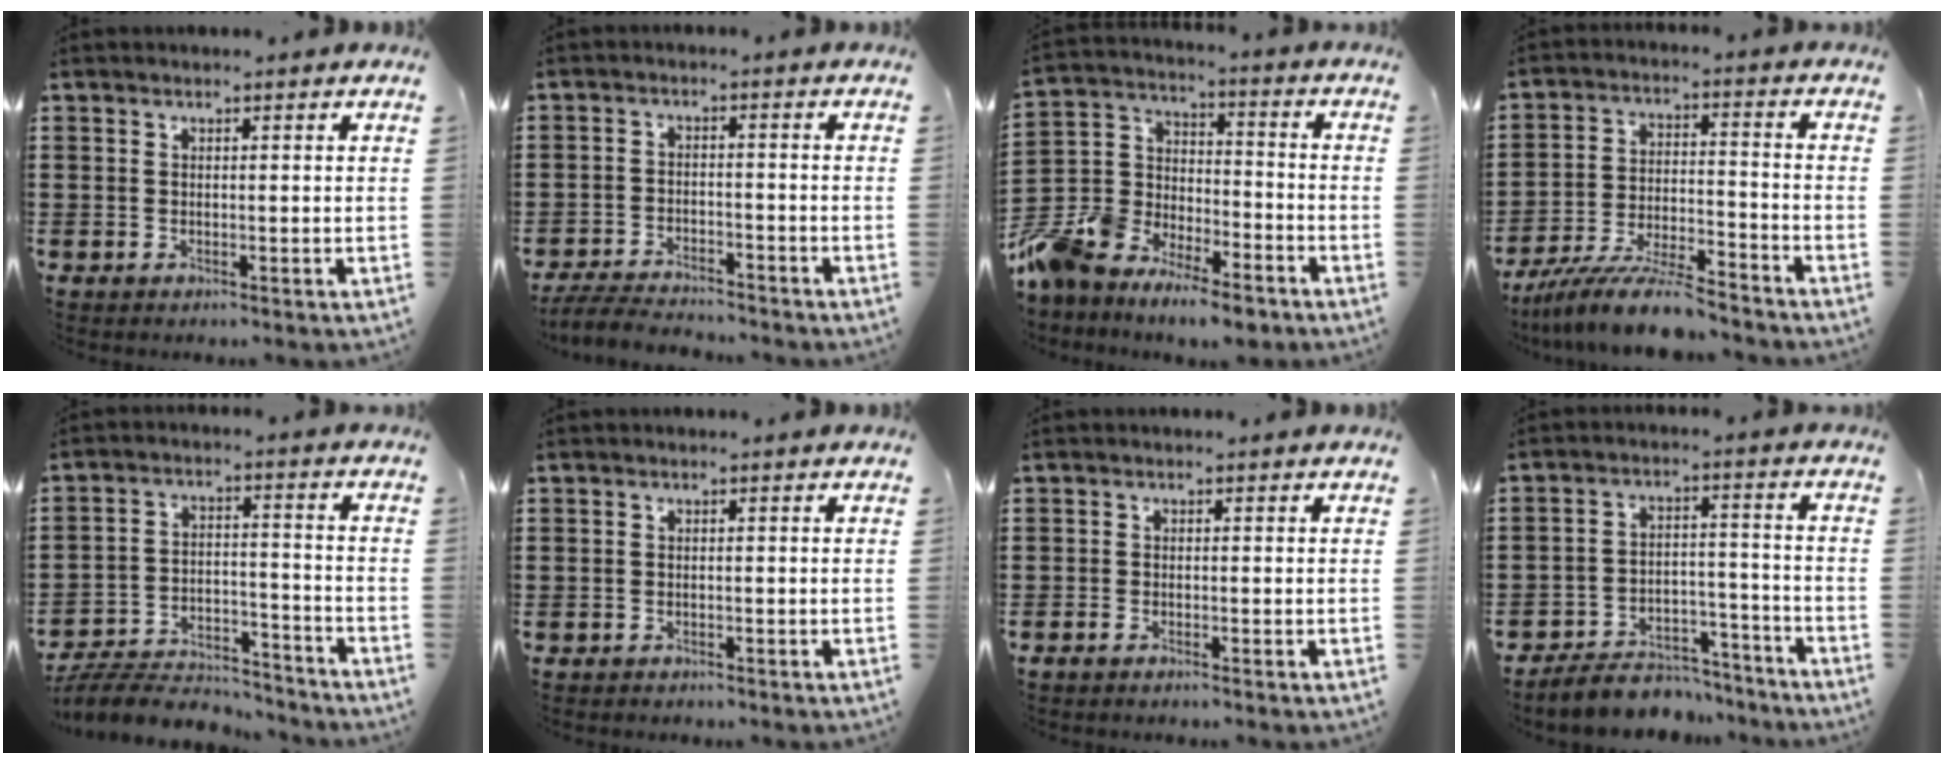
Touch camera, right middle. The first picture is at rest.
{"total": 4.6, "force": [-4.5, 0.6, 0.6], "torque": [-0.015, 0.005, -0.092]}
{"total": 9.9, "force": [-9.1, 3.6, 1.6], "torque": [-0.069, 0.016, -0.185]}
{"total": 9.9, "force": [-8.9, 0.7, 4.2], "torque": [-0.076, 0.014, -0.171]}
{"total": 7.4, "force": [-7.1, 1.3, 1.5], "torque": [-0.028, 0.017, -0.140]}
{"total": 1.0, "force": [-0.8, 0.5, -0.2], "torque": [0.001, 0.003, -0.018]}
{"total": 0.8, "force": [-0.8, 0.0, 0.2], "torque": [-0.008, -0.004, -0.015]}
{"total": 6.3, "force": [-6.0, 1.7, 1.1], "torque": [-0.015, 0.019, -0.113]}